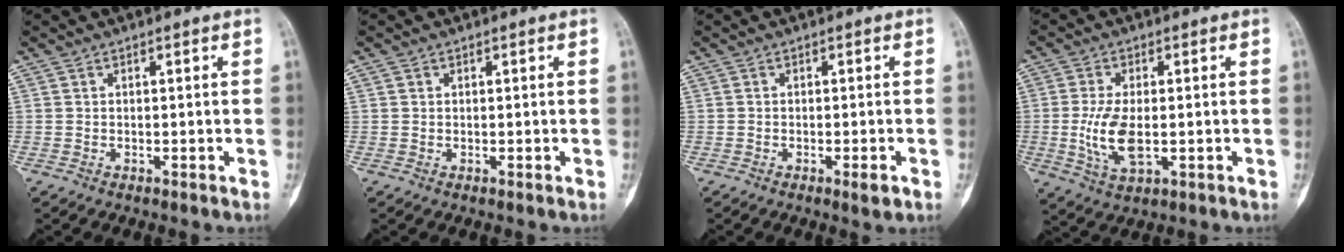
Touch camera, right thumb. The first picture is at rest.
{"total": 0.5, "force": [0.3, 0.4, 0.1], "torque": [0.003, 0.000, 0.004]}
{"total": 2.1, "force": [-1.0, 0.4, 1.8], "torque": [-0.026, -0.003, -0.014]}
{"total": 8.6, "force": [-0.8, 4.2, 7.4], "torque": [-0.149, -0.009, -0.012]}